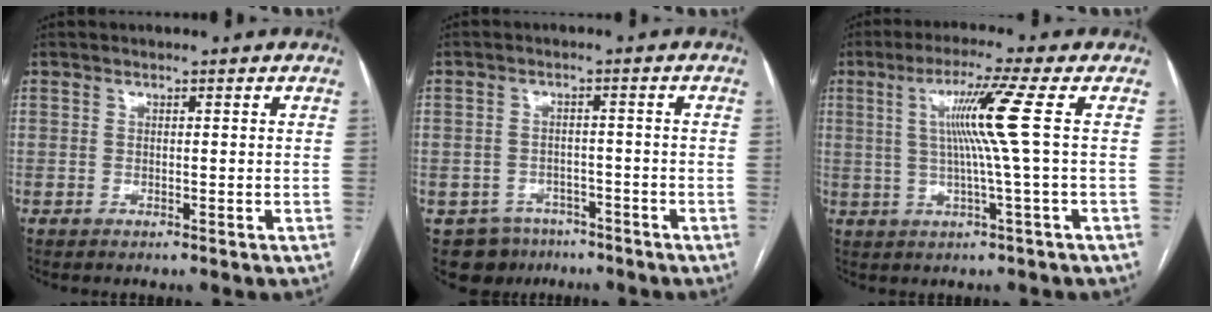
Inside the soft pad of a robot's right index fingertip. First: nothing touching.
{"total": 6.7, "force": [-4.4, 5.0, 0.6], "torque": [-0.003, 0.014, -0.059]}
{"total": 8.3, "force": [1.3, -2.3, 7.8], "torque": [-0.142, 0.006, 0.032]}